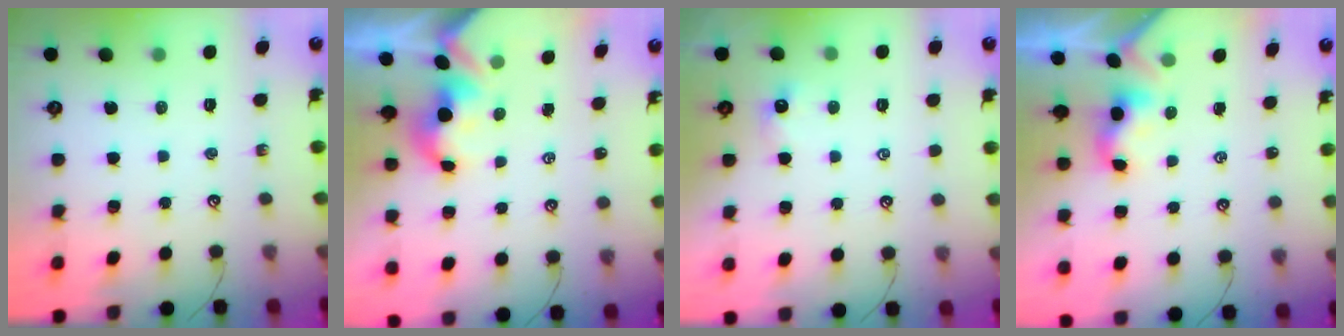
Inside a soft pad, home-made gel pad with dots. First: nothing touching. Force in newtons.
{"total": 2.4, "press": 2.3, "slide": 0.3}
{"total": 0.6, "press": 0.3, "slide": 0.5}
{"total": 0.9, "press": 0.9, "slide": 0.3}